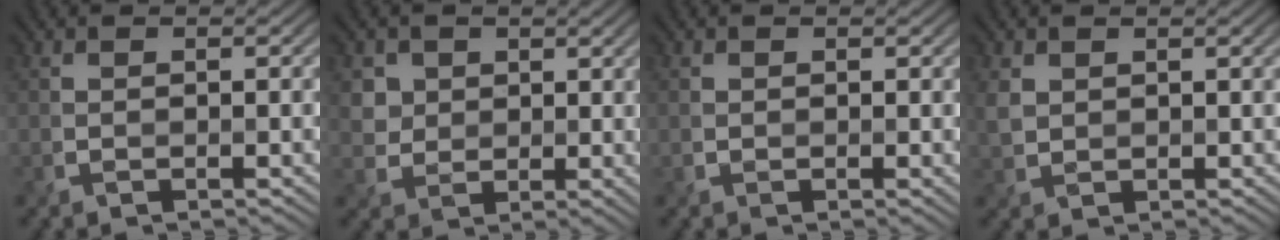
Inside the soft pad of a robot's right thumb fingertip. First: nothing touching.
{"total": 4.1, "force": [2.2, 3.4, 1.0], "torque": [-0.038, -0.012, 0.046]}
{"total": 0.6, "force": [0.2, 0.5, 0.3], "torque": [-0.001, -0.003, 0.005]}
{"total": 2.4, "force": [1.3, 1.9, 0.9], "torque": [-0.030, 0.001, 0.027]}